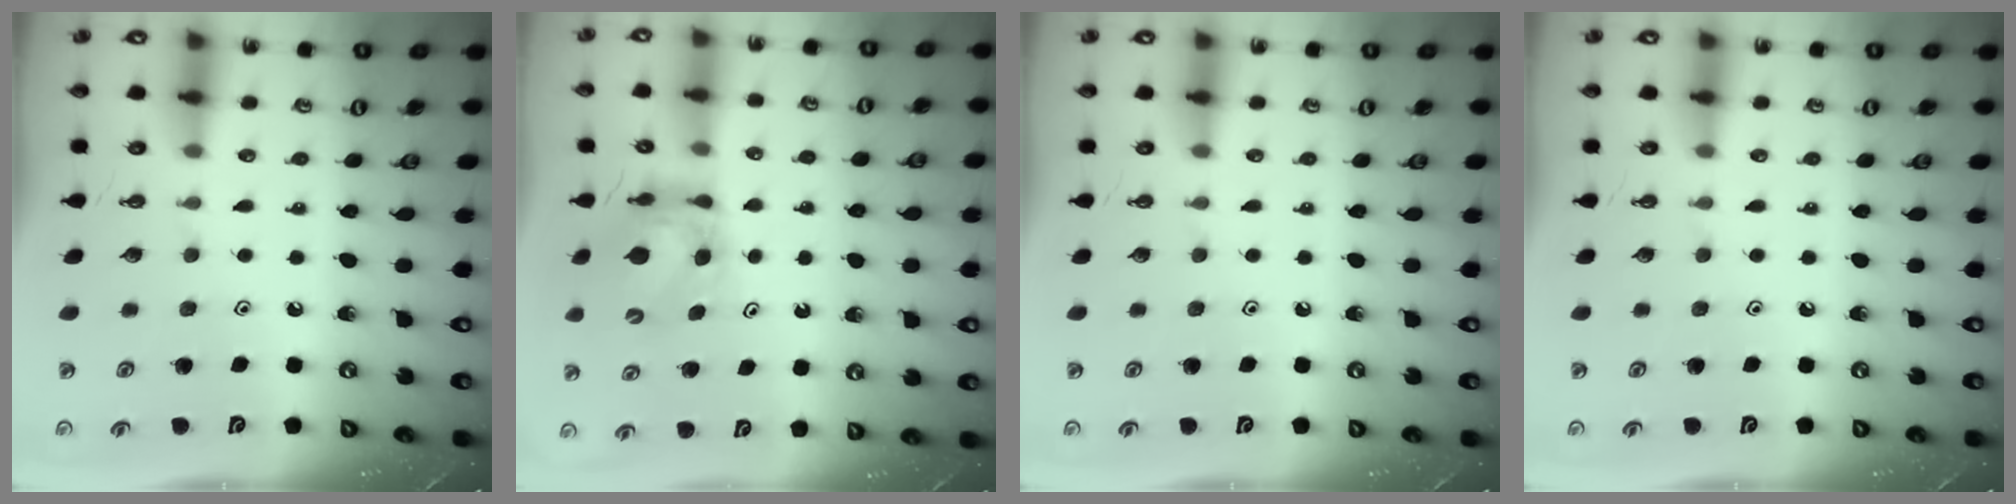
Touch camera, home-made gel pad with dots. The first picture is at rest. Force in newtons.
{"total": 5.7, "press": 5.6, "slide": 0.6}
{"total": 0.0}
{"total": 0.0}